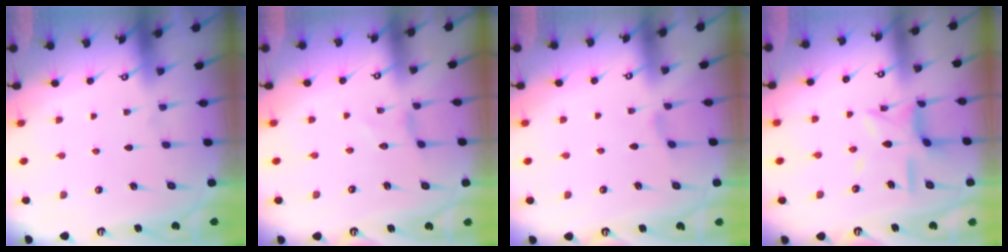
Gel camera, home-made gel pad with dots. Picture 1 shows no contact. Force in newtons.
{"total": 0.0}
{"total": 1.8, "press": 1.8, "slide": 0.4}
{"total": 10.7, "press": 10.7, "slide": 0.8}